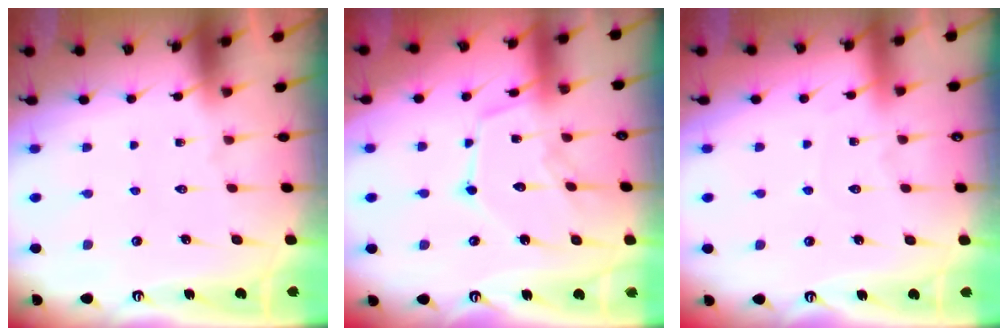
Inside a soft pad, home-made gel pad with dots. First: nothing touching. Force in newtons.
{"total": 12.9, "press": 12.8, "slide": 1.2}
{"total": 2.7, "press": 2.7, "slide": 0.3}